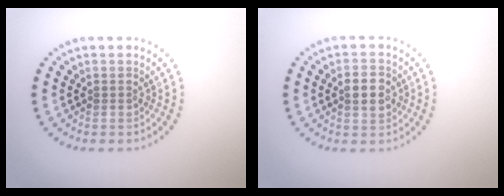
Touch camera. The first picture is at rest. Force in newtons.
{"total": 2.9, "press": 2.9, "slide": 0.1}